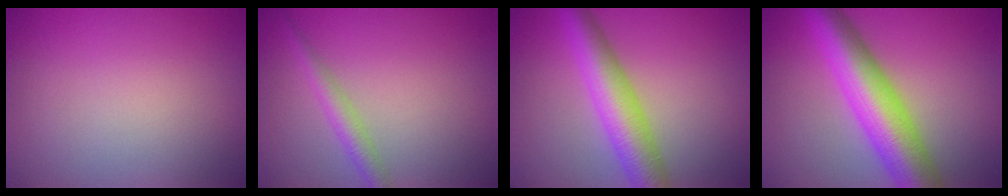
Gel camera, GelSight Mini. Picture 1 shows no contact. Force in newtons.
{"total": 2.2, "press": 2.2, "slide": 0.1}
{"total": 6.4, "press": 6.4, "slide": 0.3}
{"total": 9.2, "press": 9.2, "slide": 0.3}